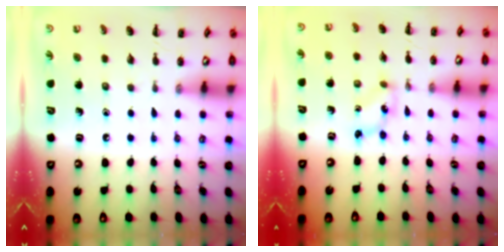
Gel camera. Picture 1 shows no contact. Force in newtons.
{"total": 1.6, "press": 1.5, "slide": 0.3}